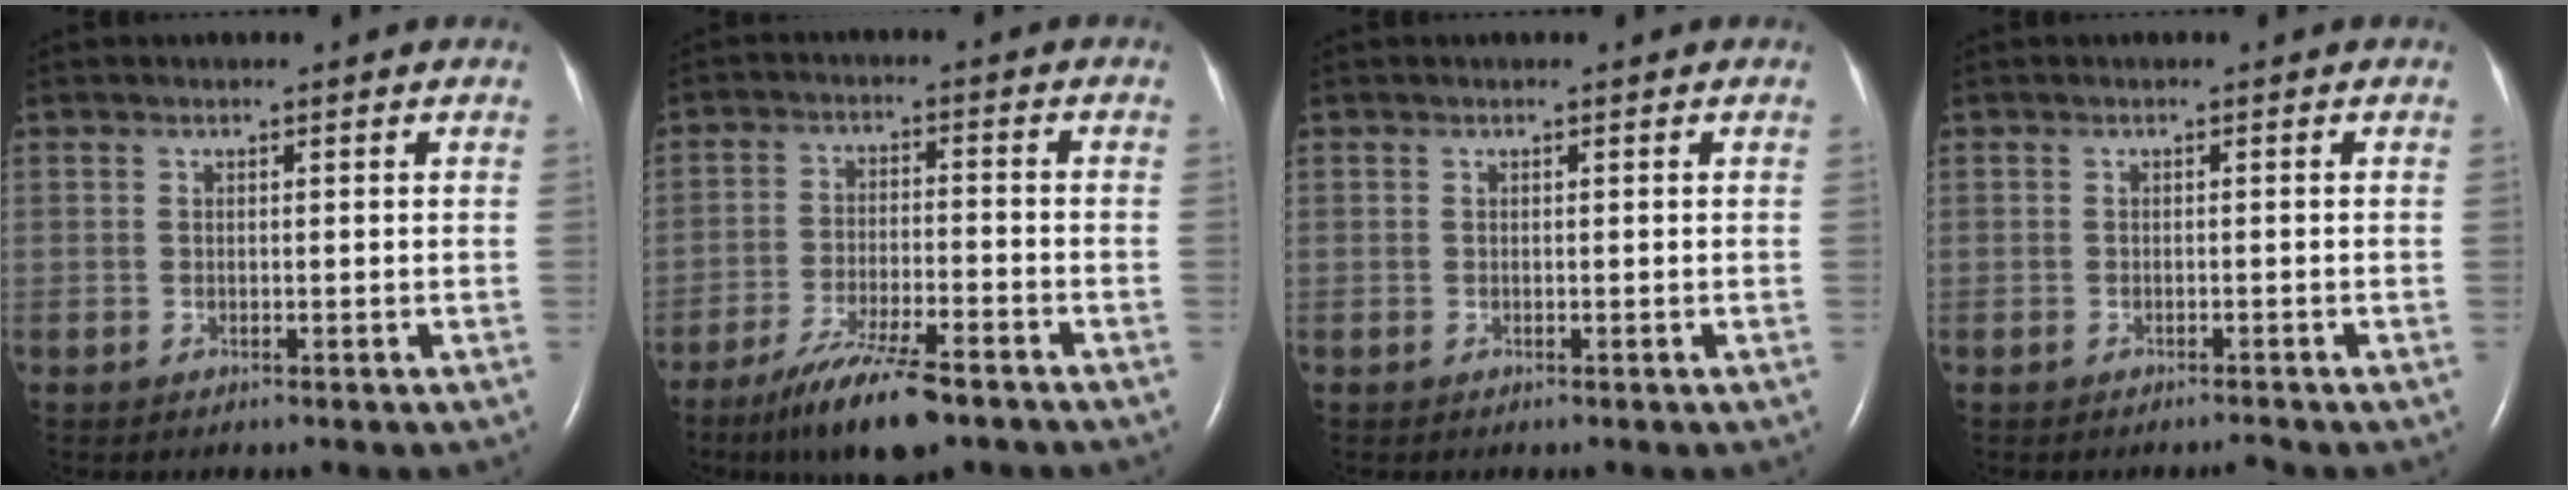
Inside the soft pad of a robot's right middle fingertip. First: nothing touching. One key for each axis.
{"total": 10.6, "fx": -7.7, "fy": 1.6, "fz": 7.1, "tx": -0.132, "ty": -0.025, "tz": -0.132}
{"total": 0.0}
{"total": 0.7, "fx": -0.7, "fy": -0.1, "fz": 0.2, "tx": -0.003, "ty": -0.002, "tz": -0.009}